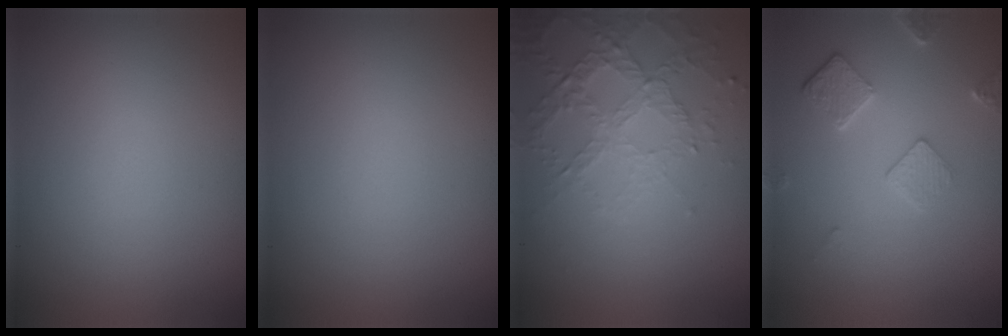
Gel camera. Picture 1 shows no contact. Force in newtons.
{"total": 0.0}
{"total": 4.2, "press": 3.2, "slide": 2.8}
{"total": 2.3, "press": 1.6, "slide": 1.6}